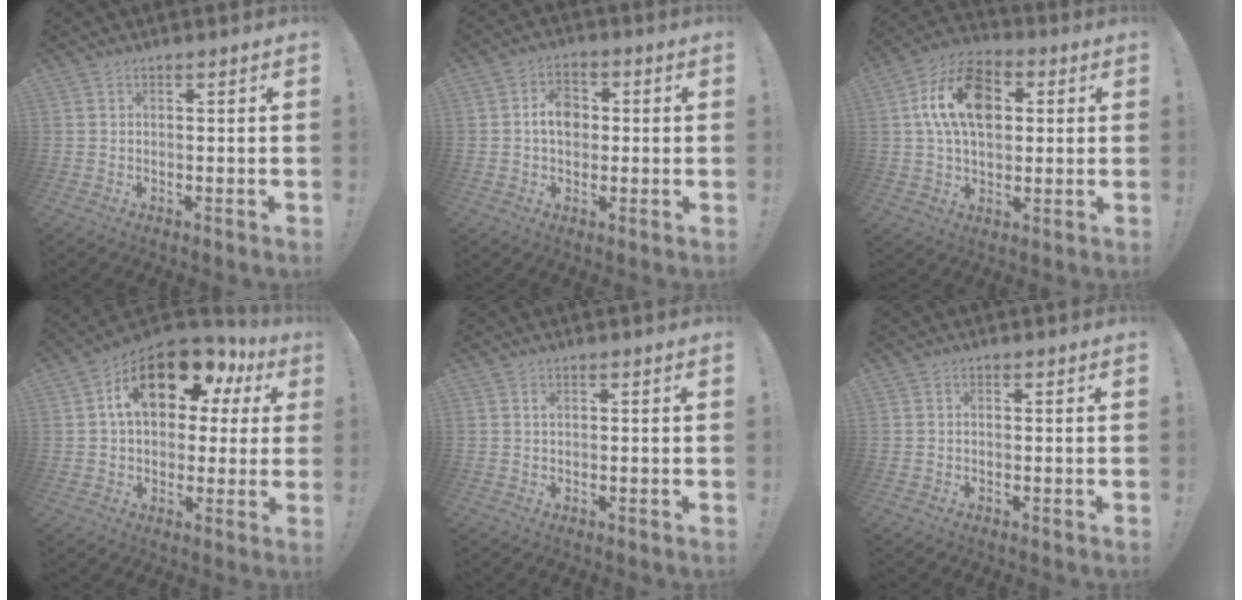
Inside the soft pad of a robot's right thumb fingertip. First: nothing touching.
{"total": 7.3, "force": [0.3, 5.4, 4.9], "torque": [-0.066, 0.006, 0.005]}
{"total": 16.9, "force": [3.8, 11.0, 12.2], "torque": [-0.204, 0.005, 0.071]}
{"total": 17.6, "force": [7.6, 9.8, 12.5], "torque": [-0.195, -0.030, 0.130]}
{"total": 0.6, "force": [0.3, 0.5, 0.3], "torque": [-0.006, 0.000, 0.005]}
{"total": 0.6, "force": [-0.2, 0.4, 0.4], "torque": [-0.012, 0.003, -0.004]}